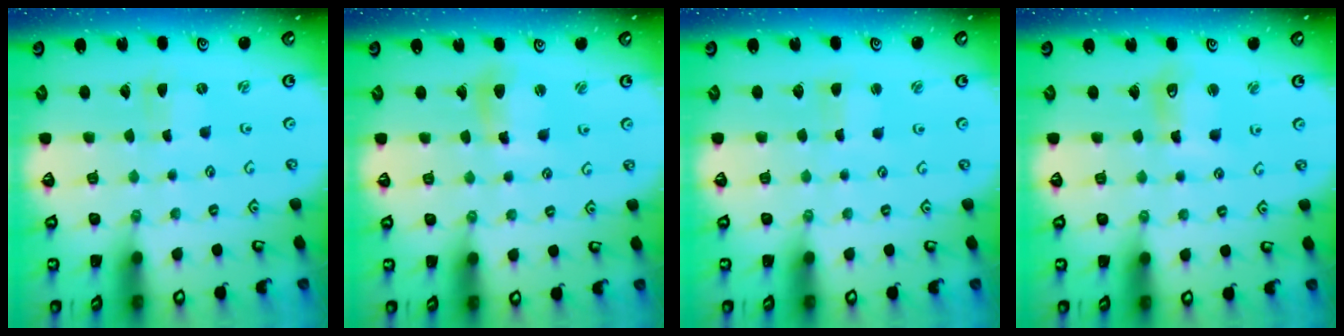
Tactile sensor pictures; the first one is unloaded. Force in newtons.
{"total": 8.1, "press": 8.1, "slide": 1.1}
{"total": 1.9, "press": 1.9, "slide": 0.4}
{"total": 8.2, "press": 8.0, "slide": 1.6}